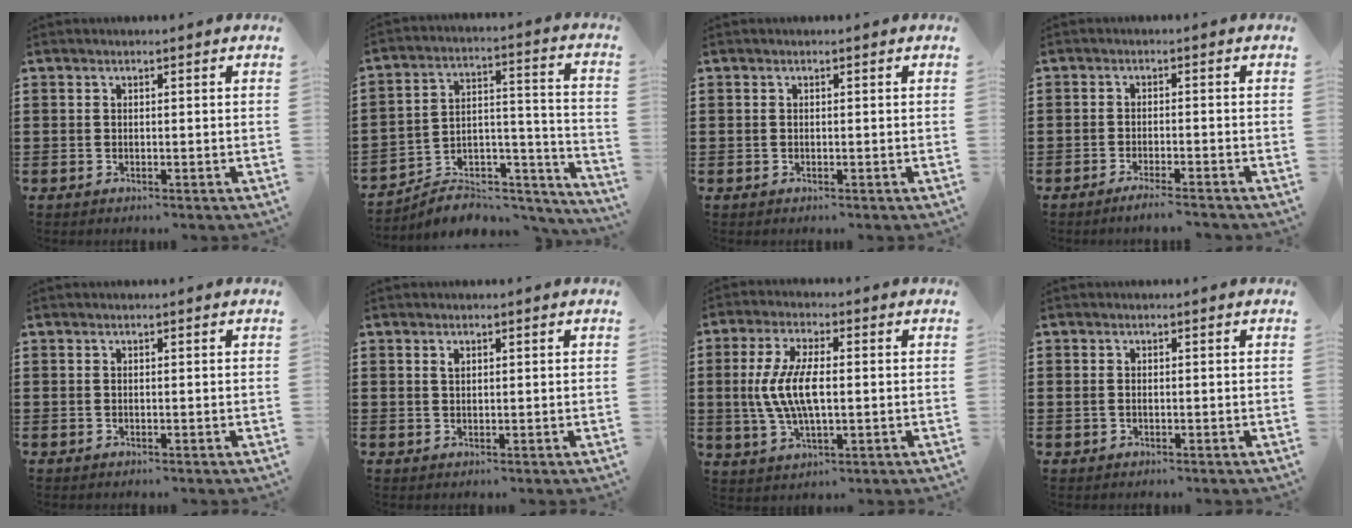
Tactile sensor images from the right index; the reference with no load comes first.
{"total": 5.3, "force": [-4.5, 2.5, 1.1], "torque": [-0.019, 0.004, -0.085]}
{"total": 0.0}
{"total": 2.3, "force": [-2.1, -0.4, 0.9], "torque": [-0.014, 0.001, -0.040]}
{"total": 0.0}
{"total": 0.8, "force": [0.4, 0.4, 0.6], "torque": [-0.013, 0.003, 0.008]}
{"total": 8.4, "force": [-0.2, 3.0, 7.8], "torque": [-0.184, -0.007, -0.016]}
{"total": 0.8, "force": [-0.1, 0.5, 0.6], "torque": [-0.014, 0.003, -0.003]}